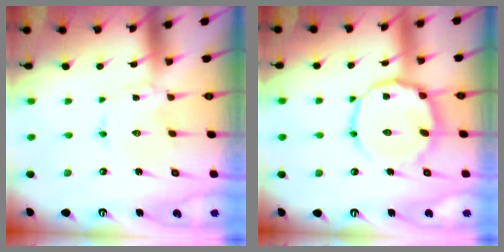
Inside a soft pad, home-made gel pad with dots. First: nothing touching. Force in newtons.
{"total": 13.8, "press": 13.8, "slide": 1.3}